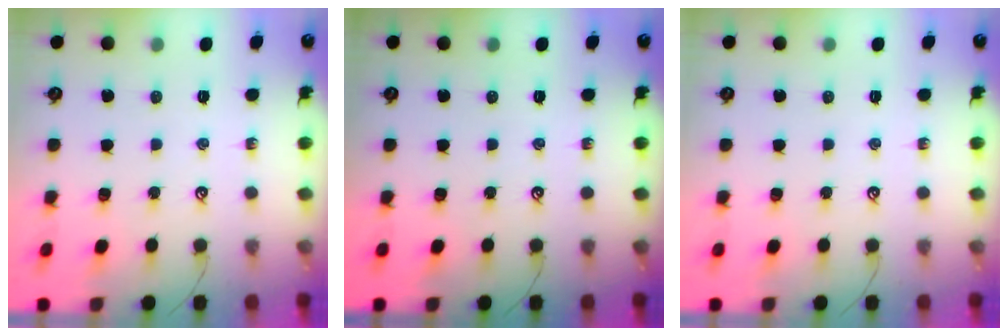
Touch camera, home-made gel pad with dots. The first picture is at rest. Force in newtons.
{"total": 0.0}
{"total": 0.0}